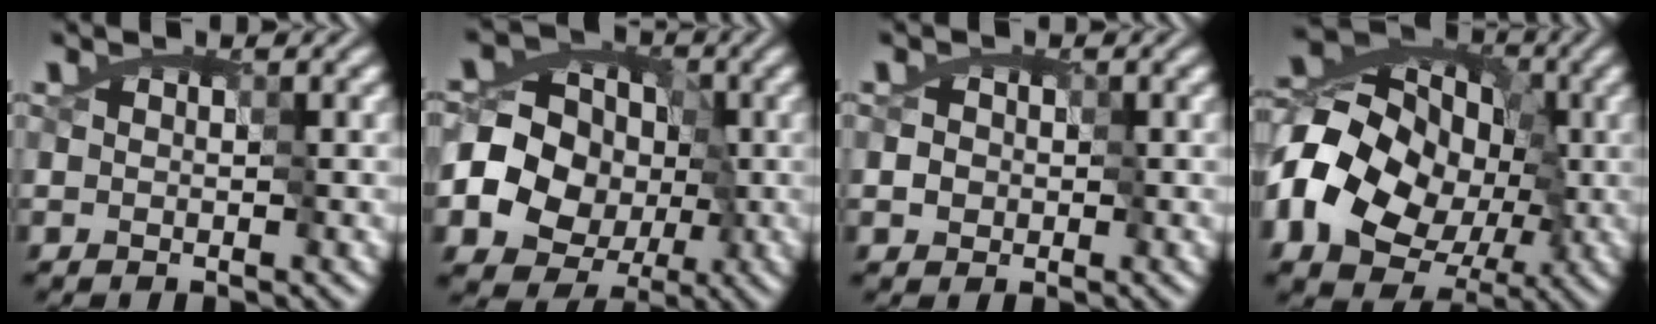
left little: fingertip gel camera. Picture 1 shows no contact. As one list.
[{"total": 11.6, "force": [-3.1, 10.6, 3.8], "torque": [-0.081, 0.007, -0.067]}, {"total": 2.3, "force": [-0.1, 2.1, 0.8], "torque": [-0.018, 0.011, -0.004]}, {"total": 15.3, "force": [-4.4, 11.7, 8.9], "torque": [-0.150, 0.005, -0.097]}]